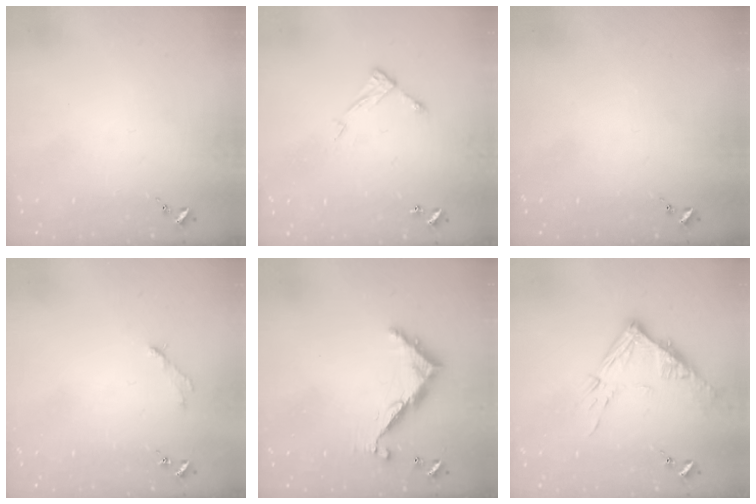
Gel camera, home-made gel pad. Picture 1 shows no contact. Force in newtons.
{"total": 6.3, "press": 6.3, "slide": 0.4}
{"total": 0.0}
{"total": 2.8, "press": 2.8, "slide": 0.4}
{"total": 9.0, "press": 9.0, "slide": 0.7}
{"total": 13.2, "press": 13.2, "slide": 1.2}